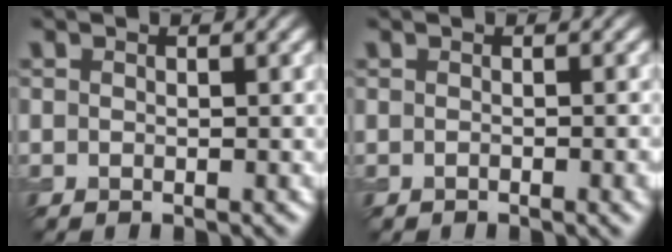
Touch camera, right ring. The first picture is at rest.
{"total": 1.8, "force": [-0.7, 0.6, 1.6], "torque": [-0.019, -0.003, -0.011]}